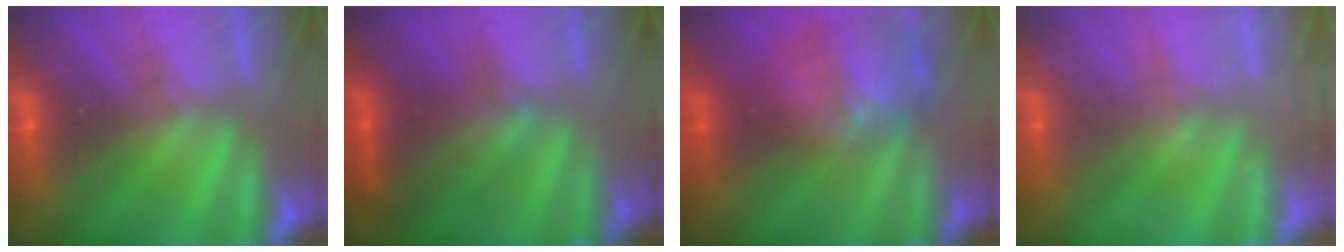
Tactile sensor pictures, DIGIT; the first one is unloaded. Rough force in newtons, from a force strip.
{"total": 2.3}
{"total": 8.1}
{"total": 2.4}